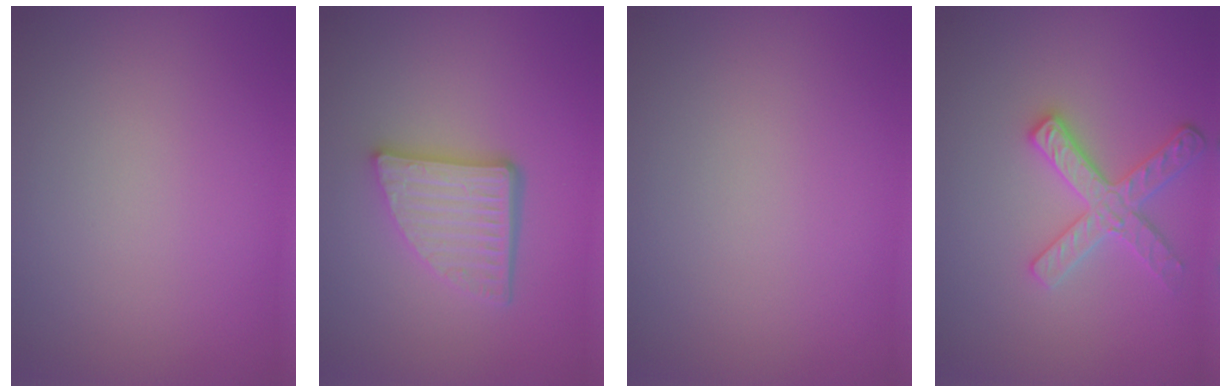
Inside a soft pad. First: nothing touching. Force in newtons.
{"total": 5.1, "press": 3.6, "slide": 3.6}
{"total": 0.0}
{"total": 3.4, "press": 3.1, "slide": 1.3}